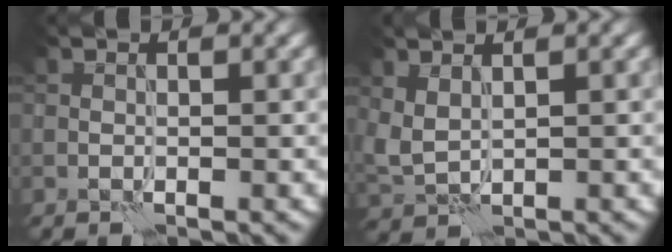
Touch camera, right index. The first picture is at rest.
{"total": 2.5, "force": [1.2, 1.4, 1.7], "torque": [-0.050, 0.002, 0.032]}